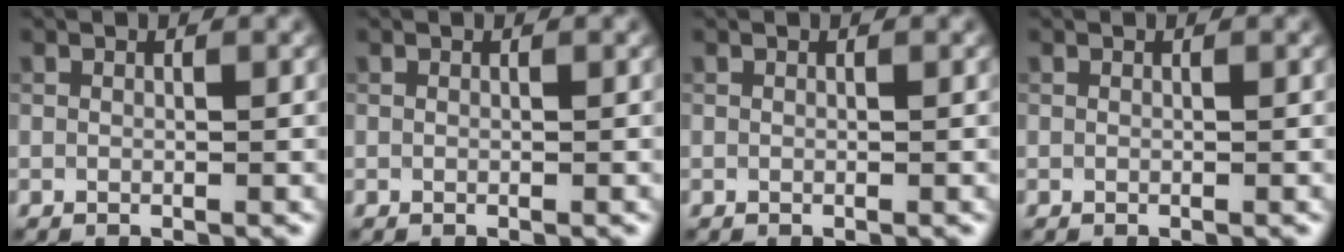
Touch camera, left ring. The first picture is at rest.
{"total": 0.0}
{"total": 0.0}
{"total": 0.0}